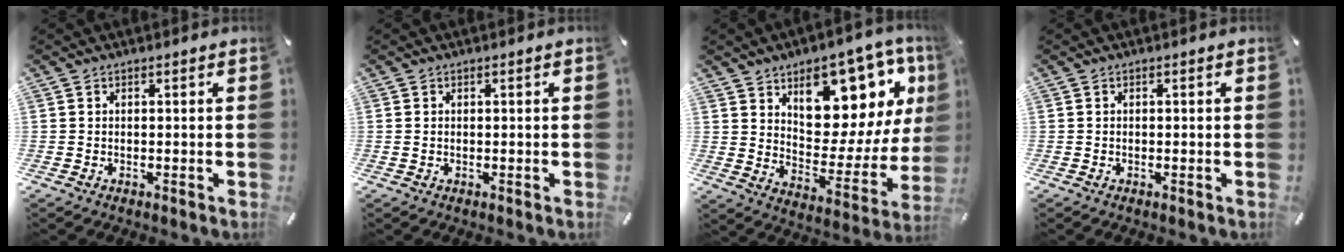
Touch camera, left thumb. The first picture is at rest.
{"total": 0.6, "force": [0.0, 0.1, 0.6], "torque": [-0.012, -0.001, 0.000]}
{"total": 17.1, "force": [10.6, 10.0, 9.0], "torque": [-0.100, -0.100, 0.176]}
{"total": 0.0}